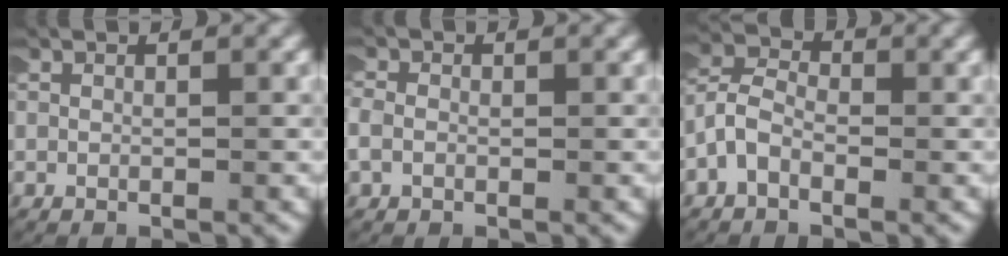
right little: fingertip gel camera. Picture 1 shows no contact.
{"total": 2.1, "force": [-0.1, 1.8, 1.0], "torque": [-0.033, -0.001, -0.004]}
{"total": 3.6, "force": [-0.6, 3.0, 2.0], "torque": [-0.048, 0.000, -0.021]}